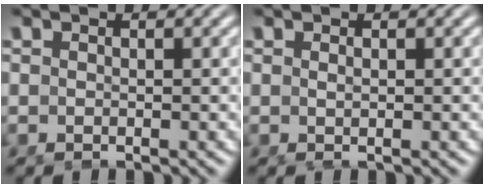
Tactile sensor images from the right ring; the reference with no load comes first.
{"total": 0.8, "force": [-0.1, -0.7, 0.3], "torque": [-0.007, -0.010, 0.007]}